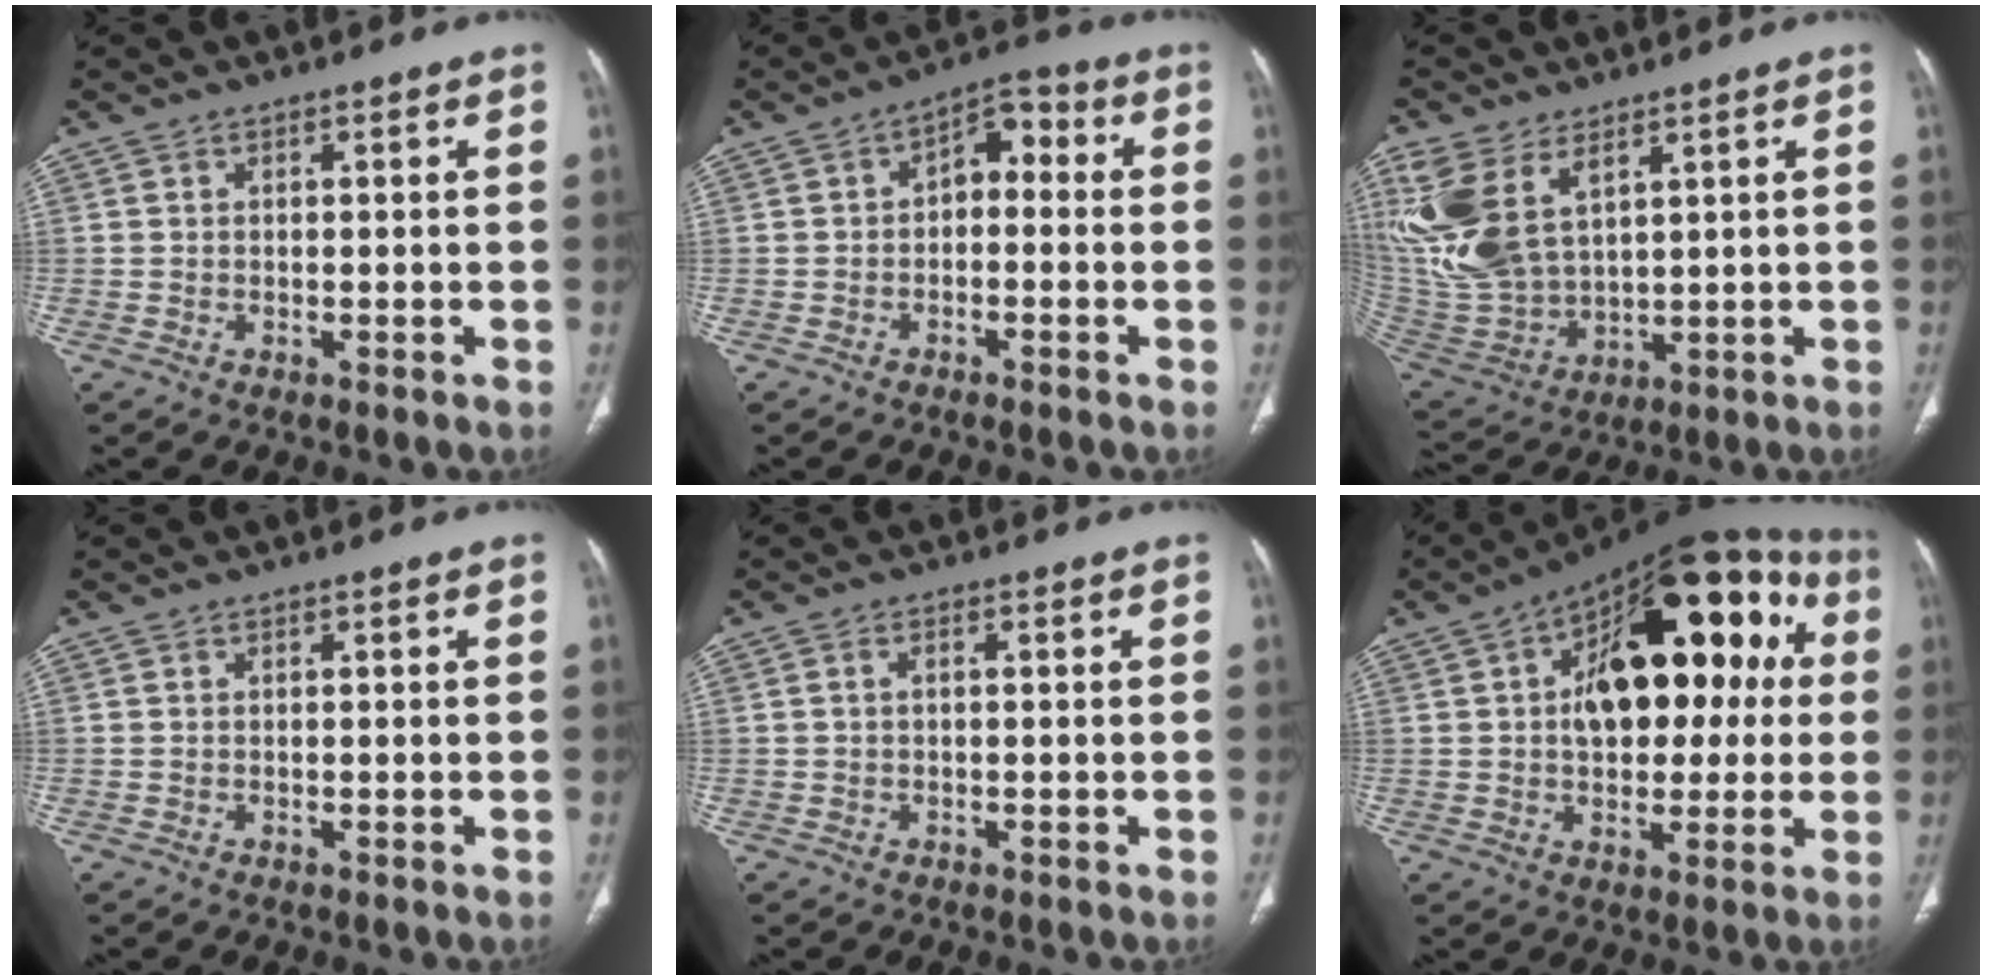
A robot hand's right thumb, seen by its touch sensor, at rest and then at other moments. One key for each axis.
{"total": 6.3, "fx": -0.2, "fy": 4.0, "fz": 4.9, "tx": -0.050, "ty": 0.035, "tz": -0.017}
{"total": 16.9, "fx": 7.1, "fy": 9.8, "fz": 11.7, "tx": -0.266, "ty": -0.021, "tz": 0.159}
{"total": 0.0}
{"total": 1.0, "fx": 0.1, "fy": 0.5, "fz": 0.8, "tx": -0.016, "ty": 0.004, "tz": 0.000}
{"total": 25.1, "fx": 4.3, "fy": 13.4, "fz": 20.7, "tx": -0.261, "ty": 0.039, "tz": 0.057}